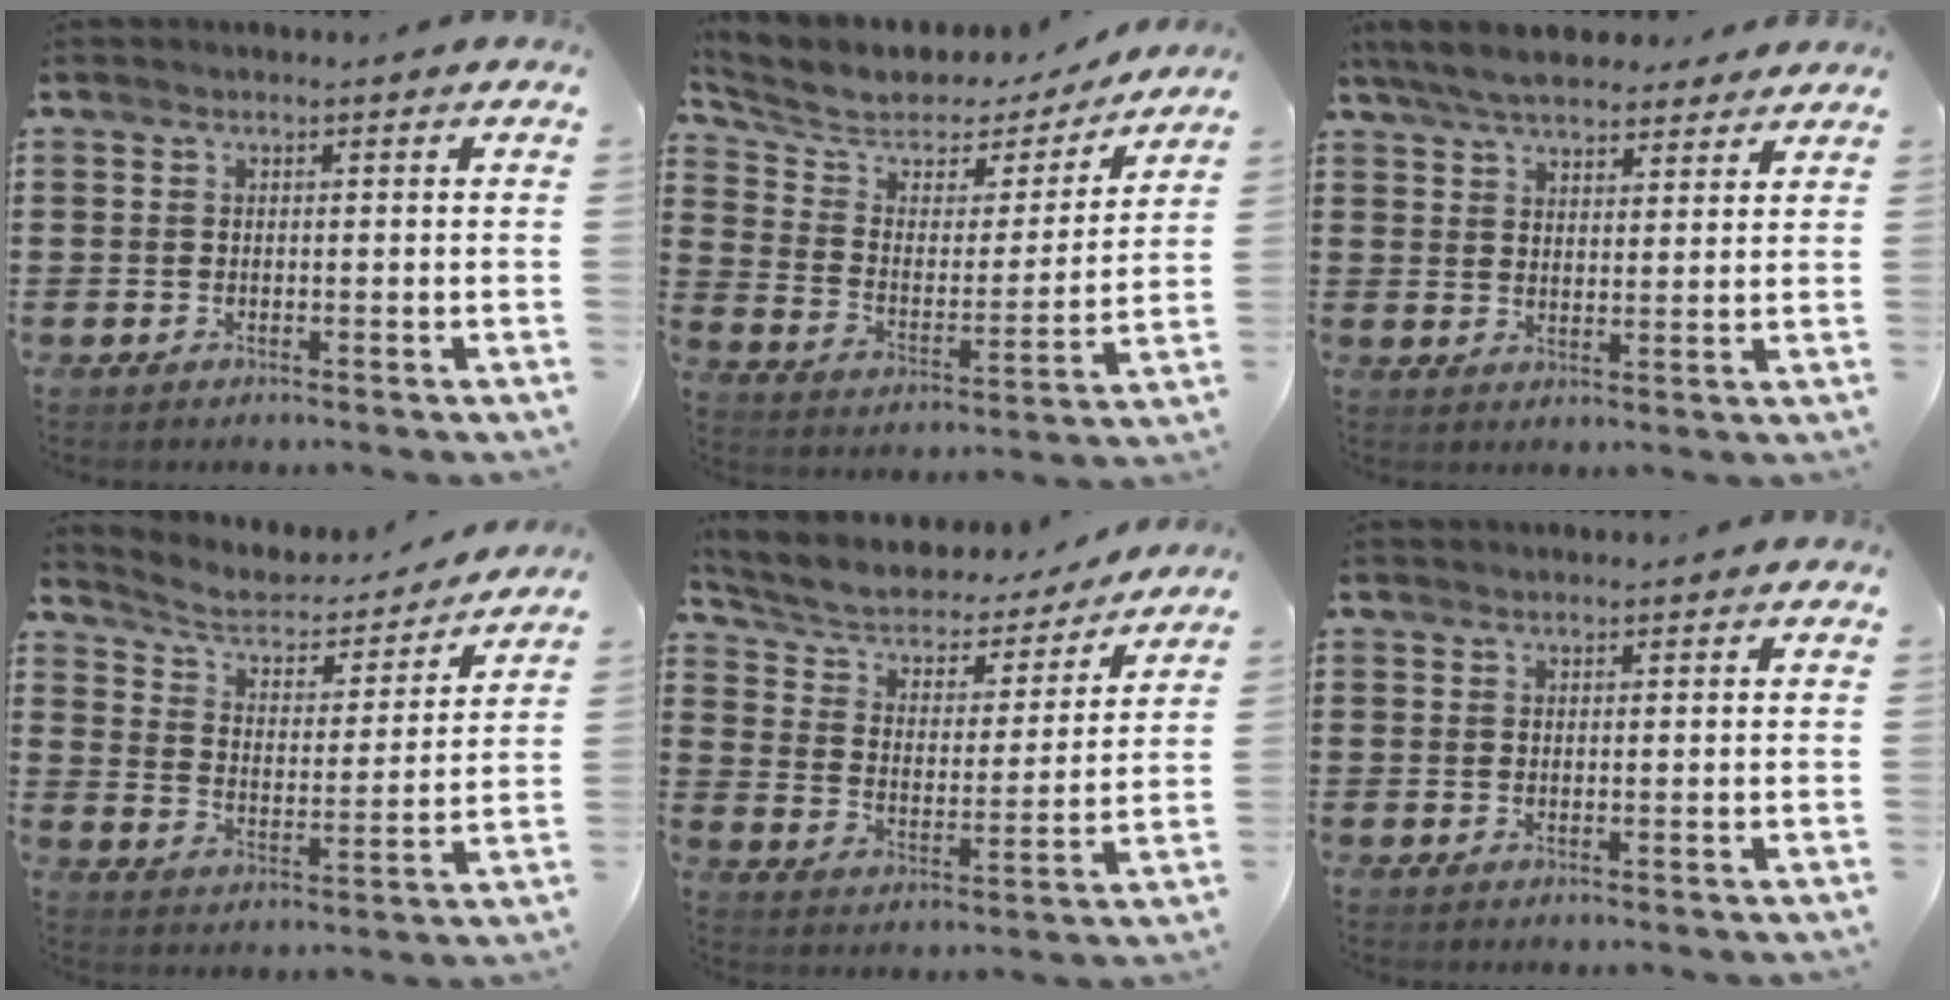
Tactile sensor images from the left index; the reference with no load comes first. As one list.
[{"total": 5.7, "force": [4.7, 2.8, 1.5], "torque": [-0.065, -0.033, 0.075]}, {"total": 6.2, "force": [5.6, 1.8, 2.2], "torque": [-0.061, -0.007, 0.105]}, {"total": 4.6, "force": [3.9, 1.6, 1.7], "torque": [-0.056, -0.028, 0.059]}, {"total": 4.7, "force": [3.9, 2.1, 1.6], "torque": [-0.056, -0.030, 0.059]}, {"total": 0.7, "force": [0.7, 0.1, 0.1], "torque": [-0.004, -0.001, 0.015]}]